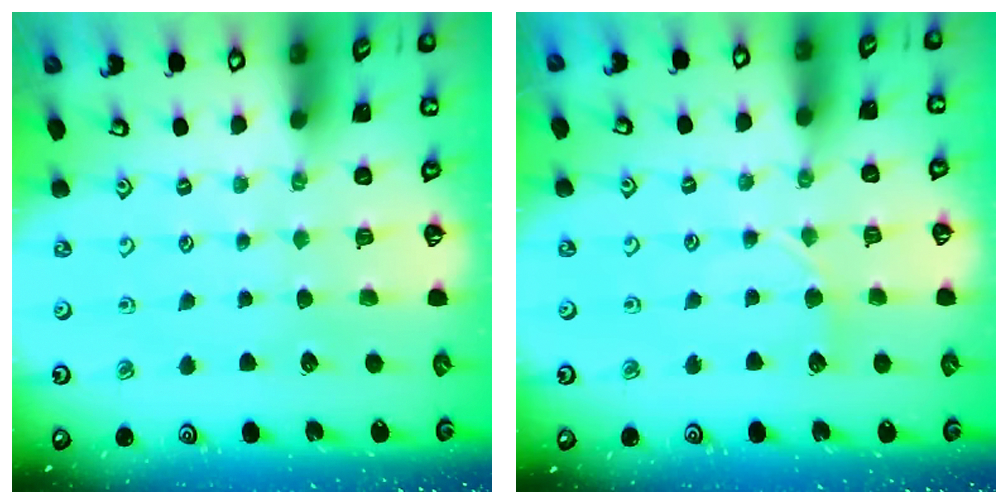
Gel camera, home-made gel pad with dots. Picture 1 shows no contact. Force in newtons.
{"total": 5.0, "press": 4.9, "slide": 0.7}